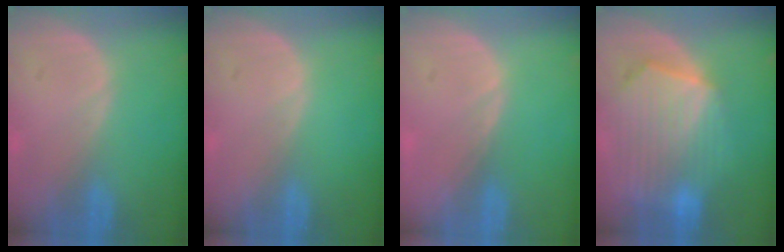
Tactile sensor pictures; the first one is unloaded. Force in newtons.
{"total": 0.0}
{"total": 0.6, "press": 0.4, "slide": 0.4}
{"total": 10.4, "press": 9.0, "slide": 5.2}